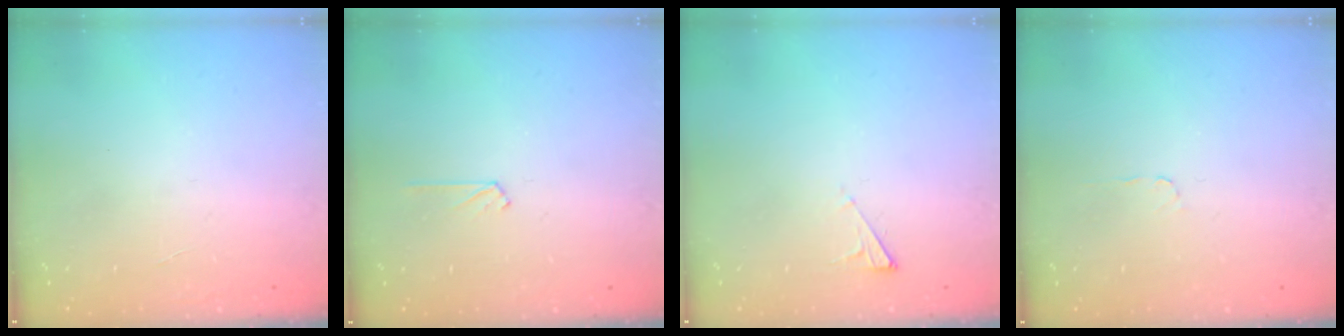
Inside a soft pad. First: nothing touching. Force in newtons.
{"total": 2.5, "press": 2.5, "slide": 0.3}
{"total": 2.3, "press": 2.2, "slide": 0.4}
{"total": 2.8, "press": 2.8, "slide": 0.4}